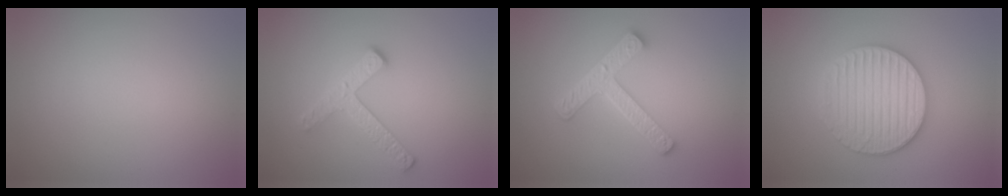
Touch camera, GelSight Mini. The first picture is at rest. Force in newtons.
{"total": 2.6, "press": 2.4, "slide": 0.9}
{"total": 4.4, "press": 3.4, "slide": 2.9}
{"total": 5.2, "press": 5.1, "slide": 1.1}